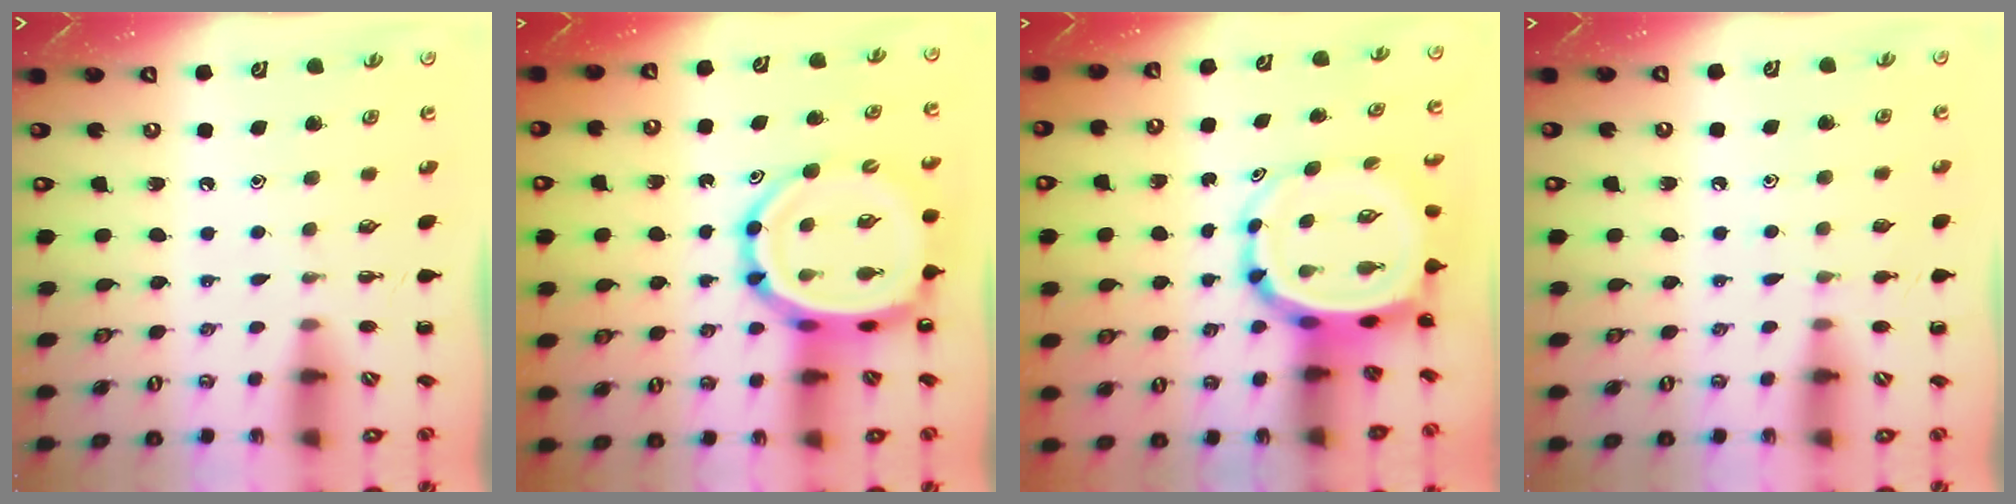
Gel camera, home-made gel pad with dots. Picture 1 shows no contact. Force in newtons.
{"total": 13.1, "press": 12.5, "slide": 3.9}
{"total": 7.9, "press": 7.5, "slide": 2.5}
{"total": 4.0, "press": 3.8, "slide": 1.2}